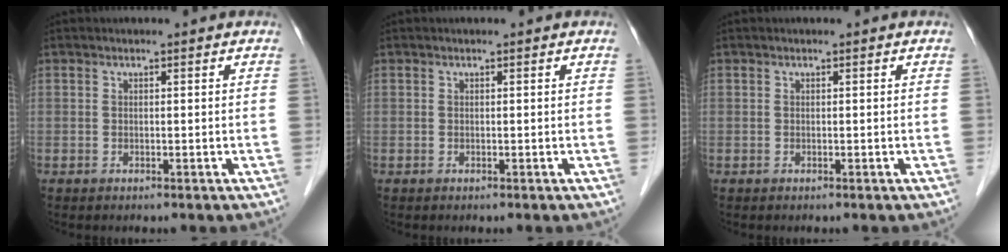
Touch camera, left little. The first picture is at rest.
{"total": 0.0}
{"total": 0.0}